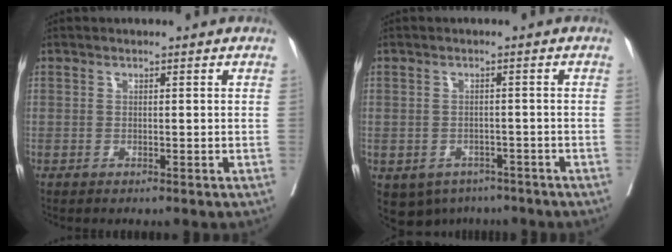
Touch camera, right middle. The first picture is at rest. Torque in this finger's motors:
{"motor_torque": [0.37, -0.37, 0.04, 0.02]}